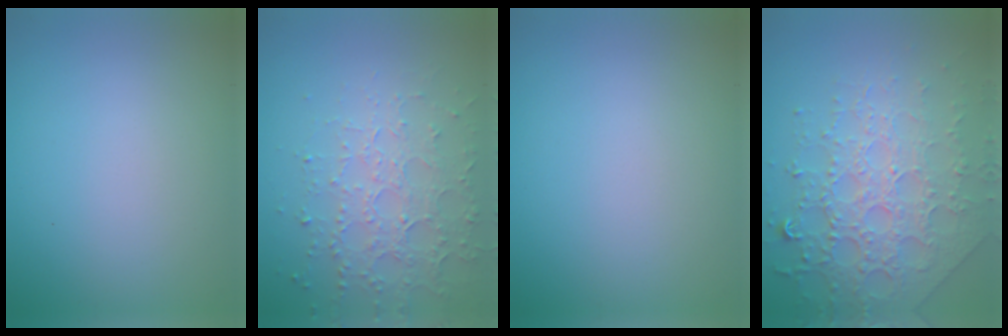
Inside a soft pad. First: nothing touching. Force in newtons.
{"total": 3.7, "press": 3.7, "slide": 0.5}
{"total": 0.0}
{"total": 7.9, "press": 5.6, "slide": 5.6}